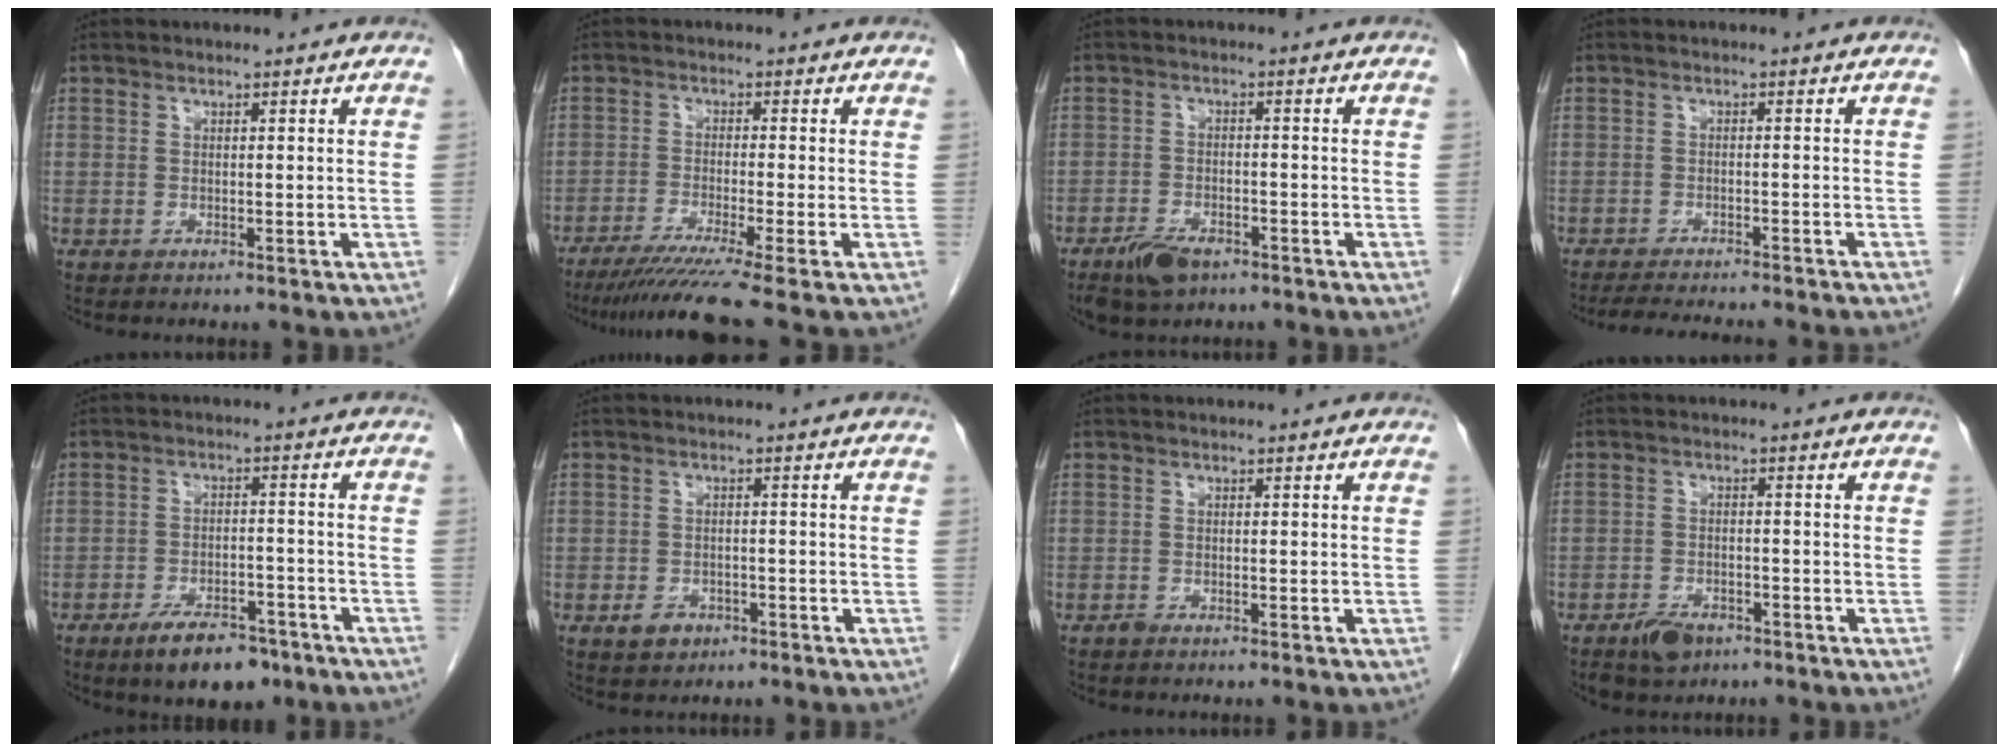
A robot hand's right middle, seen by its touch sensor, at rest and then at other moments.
{"total": 8.6, "force": [-6.7, -2.5, 4.8], "torque": [-0.064, -0.038, -0.109]}
{"total": 5.5, "force": [-3.8, 2.5, 3.1], "torque": [-0.062, -0.004, -0.061]}
{"total": 10.4, "force": [-9.5, 0.8, 4.3], "torque": [-0.059, -0.017, -0.126]}
{"total": 8.5, "force": [-6.0, 3.3, 5.0], "torque": [-0.083, -0.005, -0.095]}
{"total": 2.9, "force": [-1.7, 2.1, 1.2], "torque": [-0.024, 0.002, -0.020]}
{"total": 0.7, "force": [-0.6, 0.2, 0.2], "torque": [-0.008, 0.000, -0.011]}
{"total": 4.5, "force": [-3.1, 2.4, 2.2], "torque": [-0.039, -0.001, -0.045]}